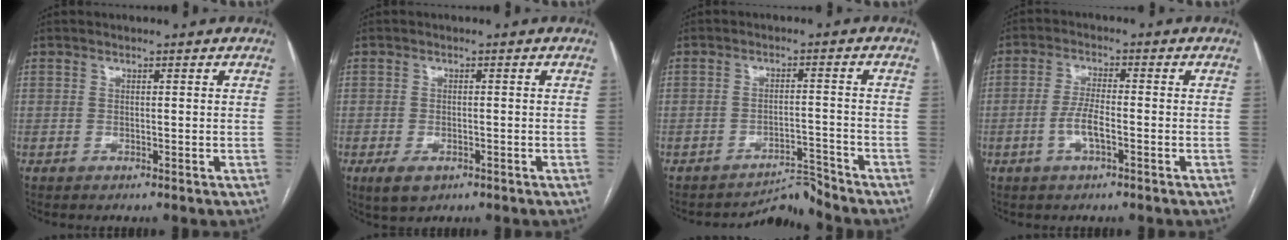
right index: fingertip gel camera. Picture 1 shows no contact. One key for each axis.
{"total": 3.7, "fx": -1.8, "fy": 2.0, "fz": 2.5, "tx": -0.048, "ty": -0.005, "tz": -0.020}
{"total": 4.0, "fx": -3.8, "fy": -0.8, "fz": -1.1, "tx": 0.024, "ty": 0.007, "tz": -0.057}
{"total": 4.5, "fx": -1.5, "fy": 0.9, "fz": 4.1, "tx": -0.083, "ty": 0.004, "tz": -0.030}